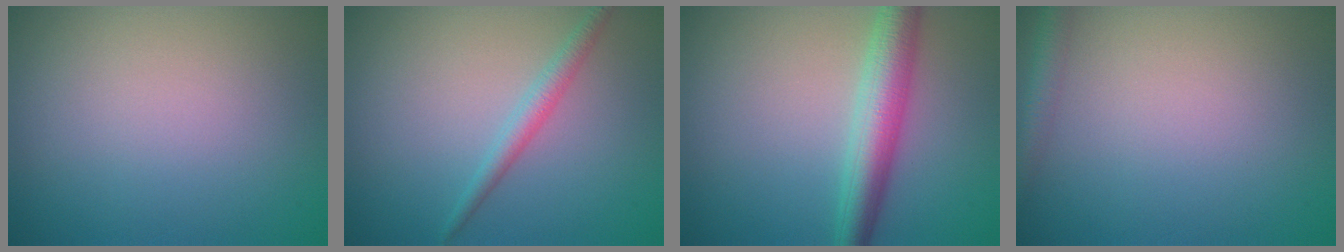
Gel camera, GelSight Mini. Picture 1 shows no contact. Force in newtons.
{"total": 1.8, "press": 1.8, "slide": 0.1}
{"total": 4.7, "press": 4.7, "slide": 0.1}
{"total": 1.9, "press": 1.9, "slide": 0.1}